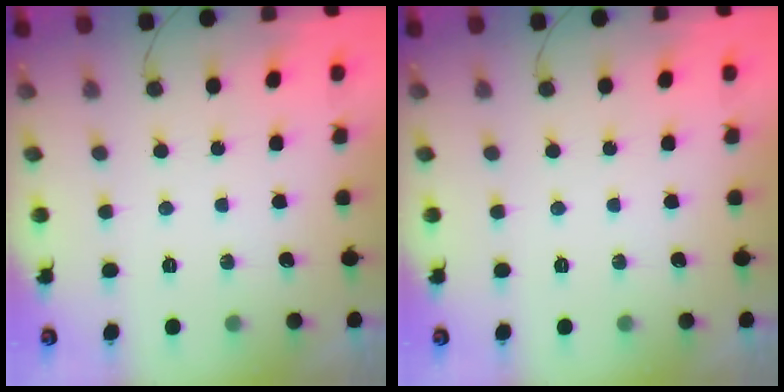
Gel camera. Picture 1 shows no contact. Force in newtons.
{"total": 0.0}